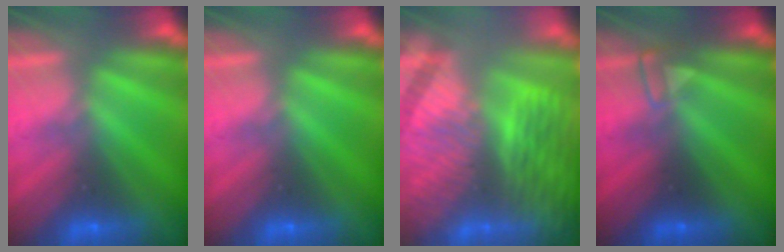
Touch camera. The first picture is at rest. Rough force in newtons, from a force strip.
{"total": 0.0}
{"total": 5.5}
{"total": 3.3}